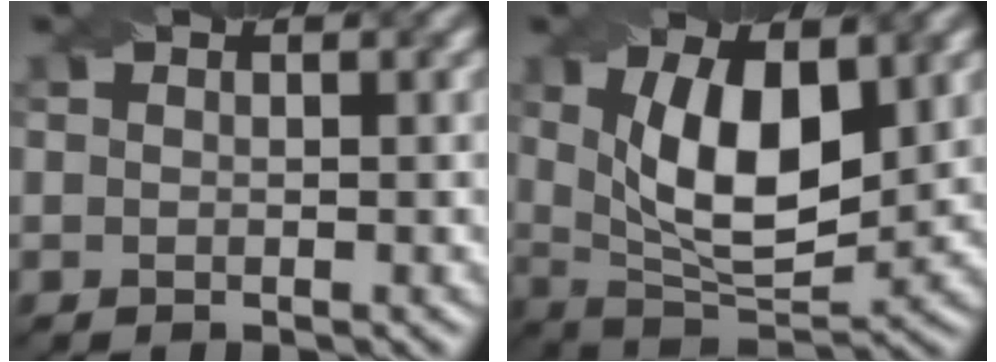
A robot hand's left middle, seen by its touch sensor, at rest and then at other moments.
{"total": 9.0, "force": [2.1, 4.0, 7.8], "torque": [-0.142, -0.004, 0.035]}